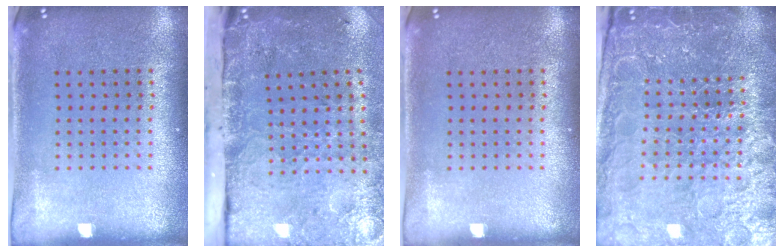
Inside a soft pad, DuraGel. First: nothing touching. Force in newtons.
{"total": 5.0, "press": 3.7, "slide": 3.4}
{"total": 0.0}
{"total": 5.6, "press": 5.1, "slide": 2.3}